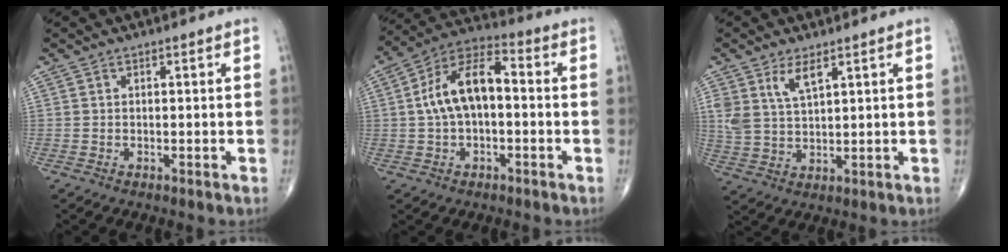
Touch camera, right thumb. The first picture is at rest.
{"total": 12.3, "force": [0.3, 6.4, 10.4], "torque": [-0.193, 0.041, -0.006]}
{"total": 5.8, "force": [3.3, 2.3, 4.2], "torque": [-0.083, -0.015, 0.072]}